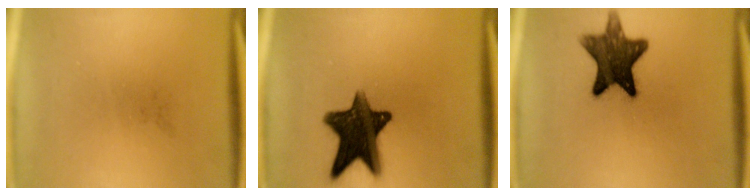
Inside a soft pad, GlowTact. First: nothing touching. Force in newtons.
{"total": 14.0}
{"total": 11.9}